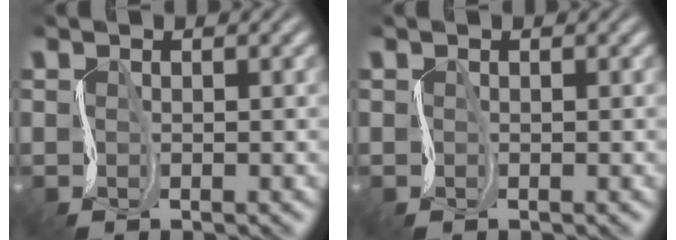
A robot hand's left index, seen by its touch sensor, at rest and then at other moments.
{"total": 0.0}